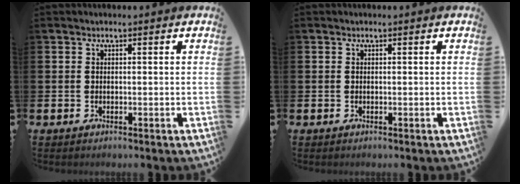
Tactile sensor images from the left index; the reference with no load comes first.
{"total": 0.0}